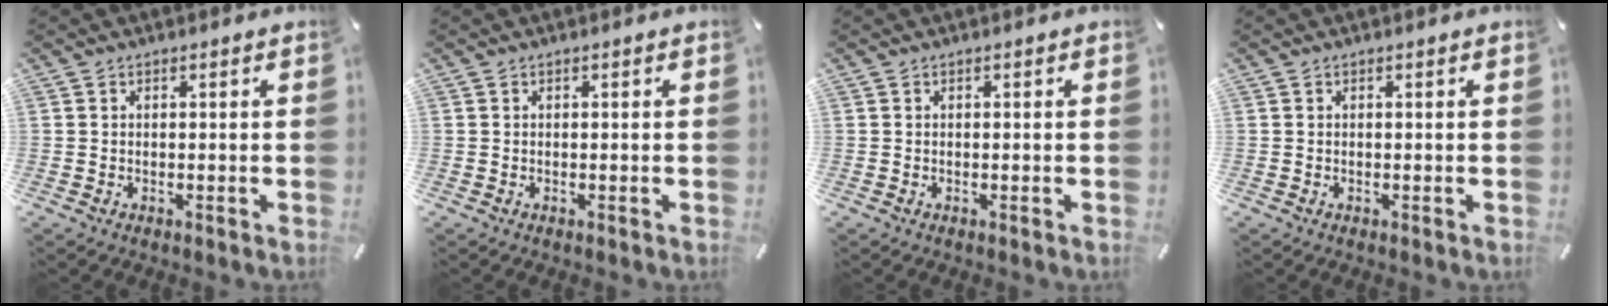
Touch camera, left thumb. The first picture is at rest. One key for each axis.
{"total": 0.0}
{"total": 0.0}
{"total": 0.0}